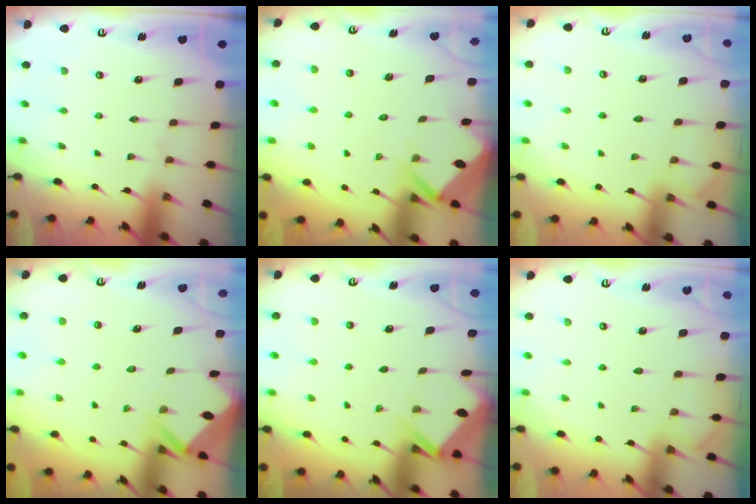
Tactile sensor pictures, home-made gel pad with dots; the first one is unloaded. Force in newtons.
{"total": 4.0, "press": 4.0, "slide": 0.3}
{"total": 2.3, "press": 2.3, "slide": 0.3}
{"total": 2.8, "press": 2.8, "slide": 0.2}
{"total": 4.6, "press": 4.6, "slide": 0.3}
{"total": 2.3, "press": 2.3, "slide": 0.3}